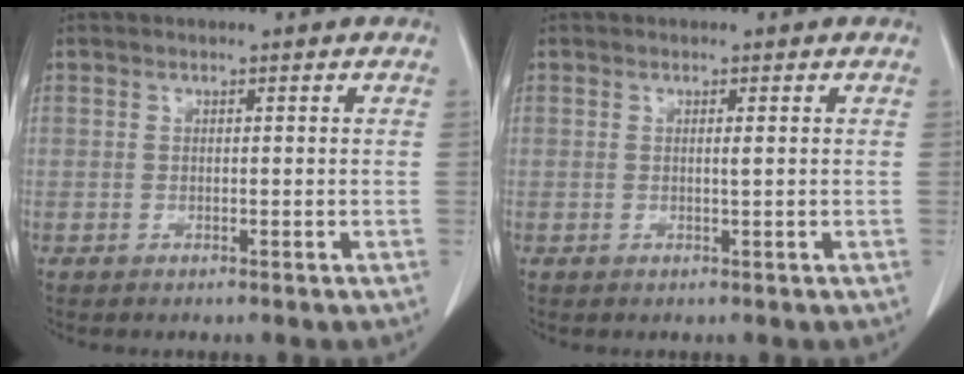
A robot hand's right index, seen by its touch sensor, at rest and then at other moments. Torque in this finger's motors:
{"motor_torque": [-0.05, 0.03, 0.06, 0.00]}